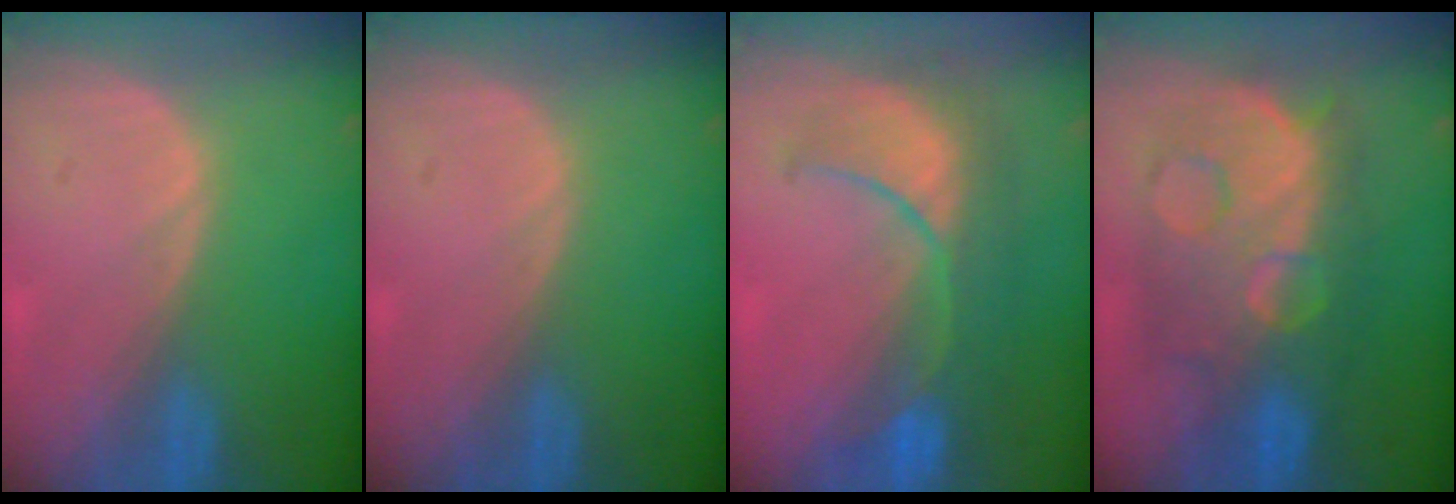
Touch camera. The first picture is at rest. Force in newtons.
{"total": 0.0}
{"total": 8.7, "press": 8.6, "slide": 1.5}
{"total": 11.7, "press": 11.6, "slide": 1.1}